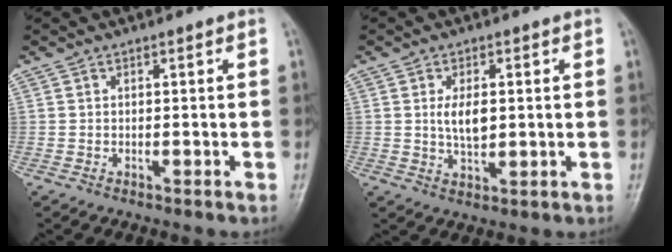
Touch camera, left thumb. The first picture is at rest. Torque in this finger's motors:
{"motor_torque": [0.07, 0.10, 0.79, -0.08, 0.01]}